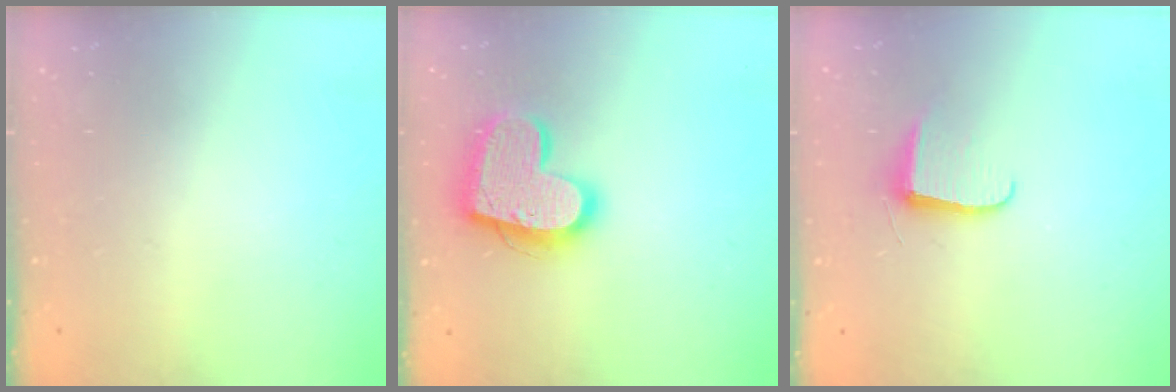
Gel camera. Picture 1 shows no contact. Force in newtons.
{"total": 18.0, "press": 17.9, "slide": 1.4}
{"total": 6.2, "press": 6.2, "slide": 0.7}